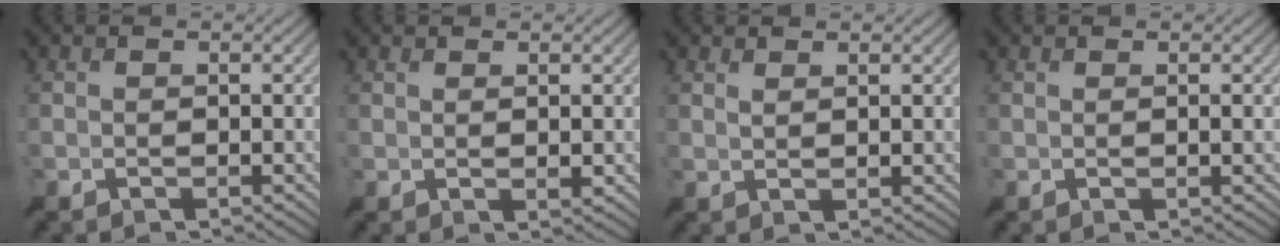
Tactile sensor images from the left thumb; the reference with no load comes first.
{"total": 2.4, "force": [2.2, -0.7, 0.3], "torque": [-0.006, 0.012, 0.034]}
{"total": 3.4, "force": [3.3, -0.5, 0.7], "torque": [-0.006, 0.011, 0.053]}
{"total": 1.0, "force": [0.8, -0.6, 0.2], "torque": [0.007, 0.006, 0.016]}